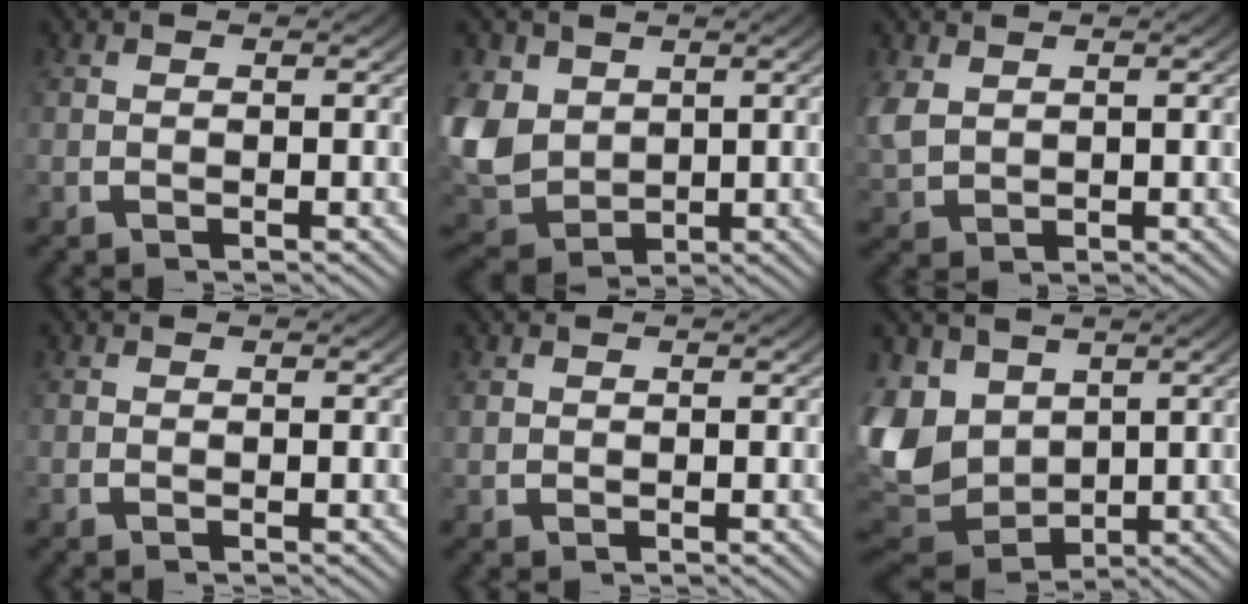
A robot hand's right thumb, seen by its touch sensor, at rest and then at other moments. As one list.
[{"total": 9.9, "force": [-1.0, 8.1, 5.6], "torque": [-0.174, -0.058, 0.015]}, {"total": 3.1, "force": [0.8, 2.5, 1.6], "torque": [-0.052, -0.011, 0.033]}, {"total": 0.0}, {"total": 0.7, "force": [0.4, 0.5, 0.2], "torque": [-0.007, -0.002, 0.013]}, {"total": 11.5, "force": [-1.1, 9.3, 6.8], "torque": [-0.202, -0.060, 0.012]}]